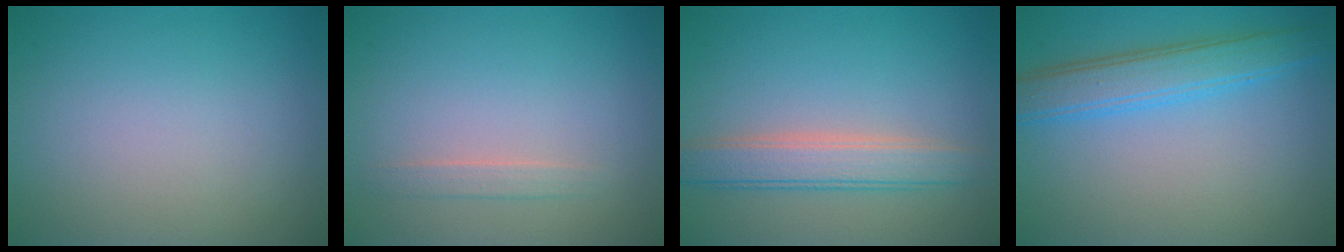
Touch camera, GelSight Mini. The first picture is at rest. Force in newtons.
{"total": 1.1, "press": 1.1, "slide": 0.2}
{"total": 3.9, "press": 3.9, "slide": 0.3}
{"total": 4.3, "press": 4.3, "slide": 0.1}